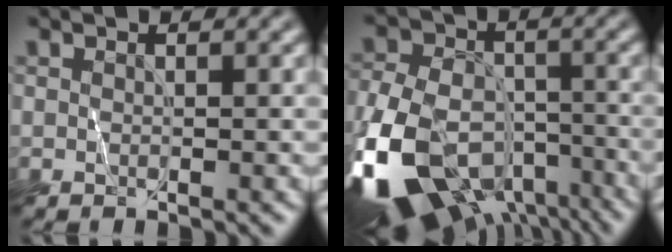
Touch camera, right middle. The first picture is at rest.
{"total": 17.3, "force": [-9.4, 10.8, 9.8], "torque": [-0.211, -0.039, -0.138]}